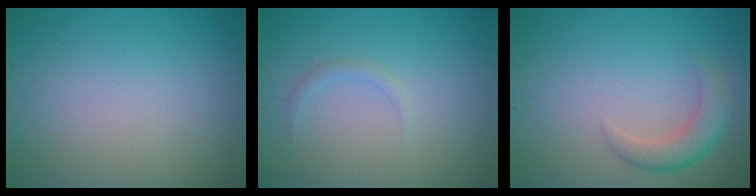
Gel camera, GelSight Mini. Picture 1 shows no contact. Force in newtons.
{"total": 0.9, "press": 0.9, "slide": 0.1}
{"total": 3.0, "press": 3.0, "slide": 0.1}